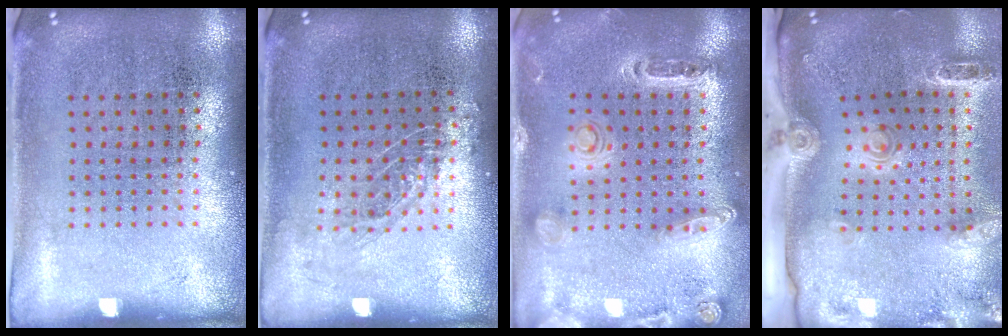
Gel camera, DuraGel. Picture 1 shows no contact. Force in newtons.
{"total": 0.8, "press": 0.8, "slide": 0.2}
{"total": 1.5, "press": 1.4, "slide": 0.2}
{"total": 3.0, "press": 2.1, "slide": 2.2}